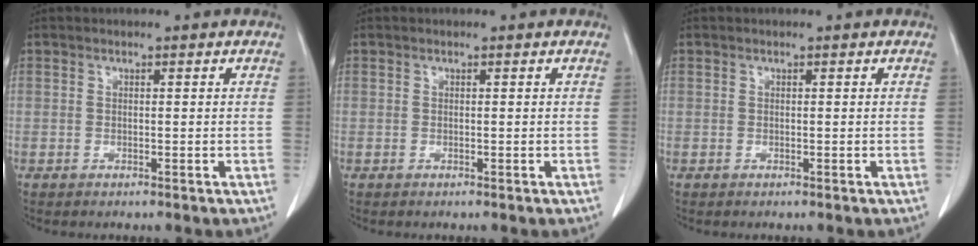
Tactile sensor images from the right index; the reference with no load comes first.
{"total": 0.0}
{"total": 0.0}